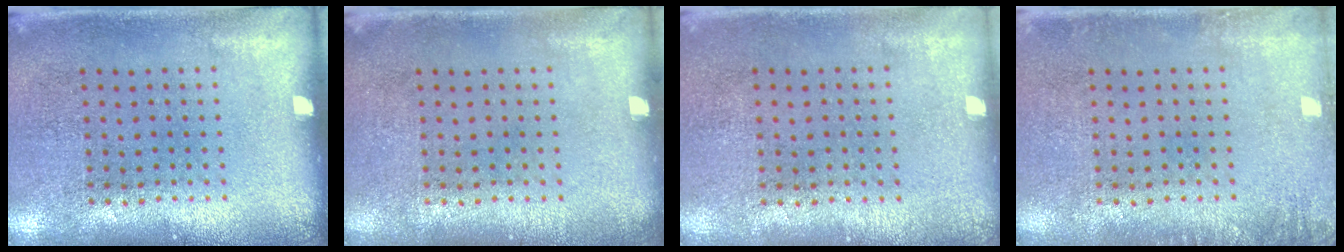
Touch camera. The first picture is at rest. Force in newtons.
{"total": 0.0}
{"total": 0.0}
{"total": 1.4, "press": 1.3, "slide": 0.2}